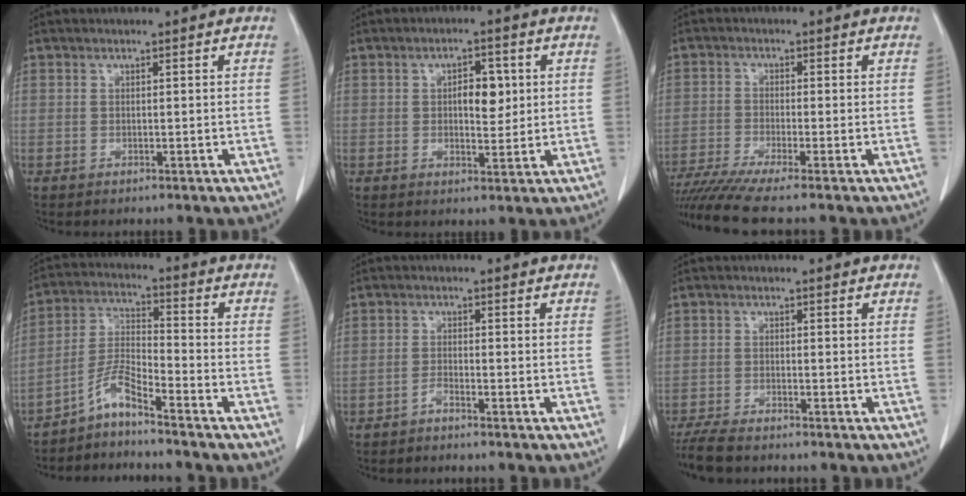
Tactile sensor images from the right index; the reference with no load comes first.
{"total": 4.9, "force": [0.9, 2.4, 4.2], "torque": [-0.062, 0.005, 0.016]}
{"total": 9.3, "force": [-7.8, -0.8, 5.1], "torque": [-0.088, -0.021, -0.134]}
{"total": 5.6, "force": [-4.8, 0.1, 3.0], "torque": [-0.073, -0.004, -0.096]}
{"total": 1.4, "force": [-1.3, 0.1, 0.5], "torque": [-0.010, 0.002, -0.025]}
{"total": 5.4, "force": [-4.8, 0.8, 2.5], "torque": [-0.045, -0.016, -0.086]}